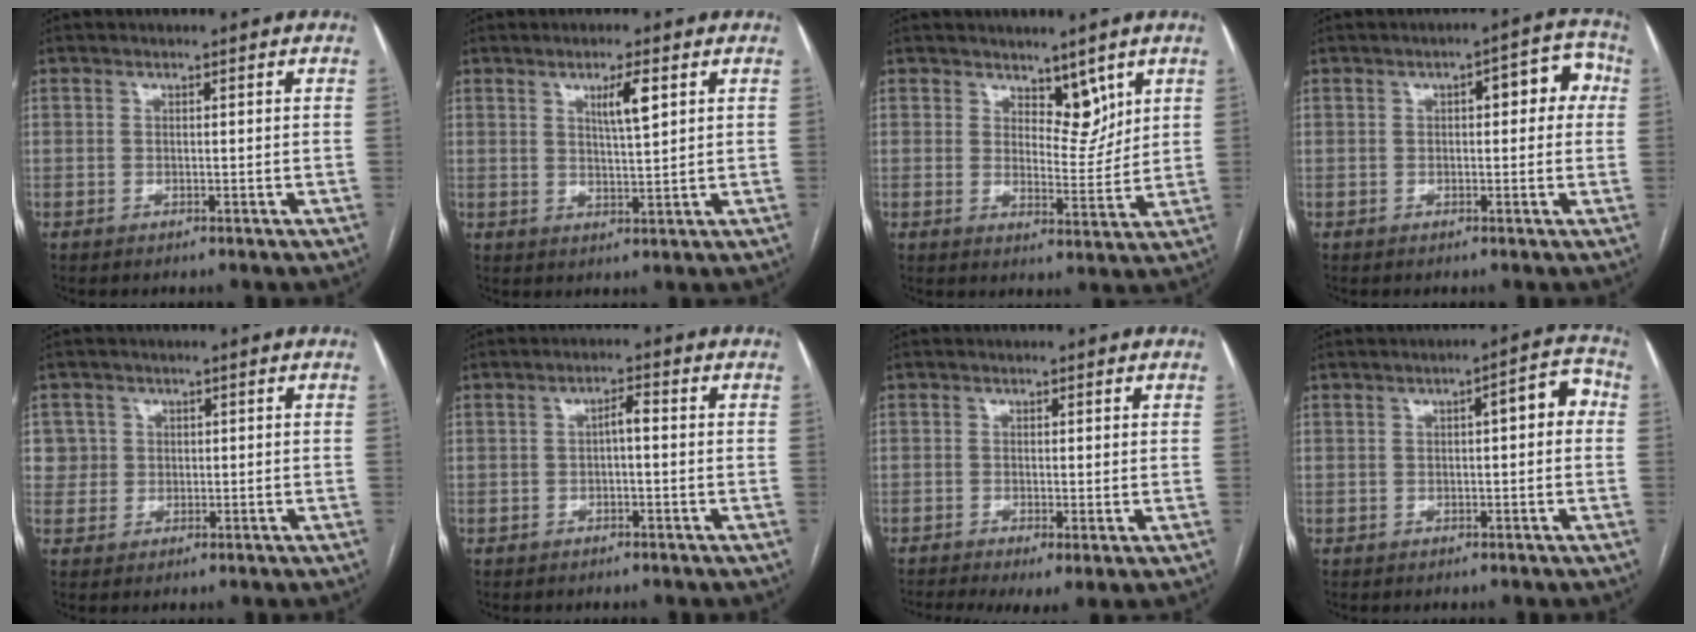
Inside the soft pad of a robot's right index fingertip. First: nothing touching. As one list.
[{"total": 4.4, "force": [1.9, 0.3, 3.9], "torque": [-0.067, -0.002, 0.034]}, {"total": 5.0, "force": [3.4, 2.4, 2.7], "torque": [-0.031, -0.008, 0.059]}, {"total": 6.5, "force": [1.2, 2.5, 5.8], "torque": [-0.060, 0.035, 0.009]}, {"total": 3.3, "force": [0.7, 3.2, -0.4], "torque": [0.026, 0.010, 0.011]}, {"total": 2.1, "force": [-0.2, 0.5, 2.0], "torque": [-0.034, 0.007, -0.003]}, {"total": 5.7, "force": [-2.9, 1.6, 4.7], "torque": [-0.077, -0.015, -0.052]}, {"total": 5.2, "force": [0.7, 1.3, 5.0], "torque": [-0.063, 0.025, 0.005]}]